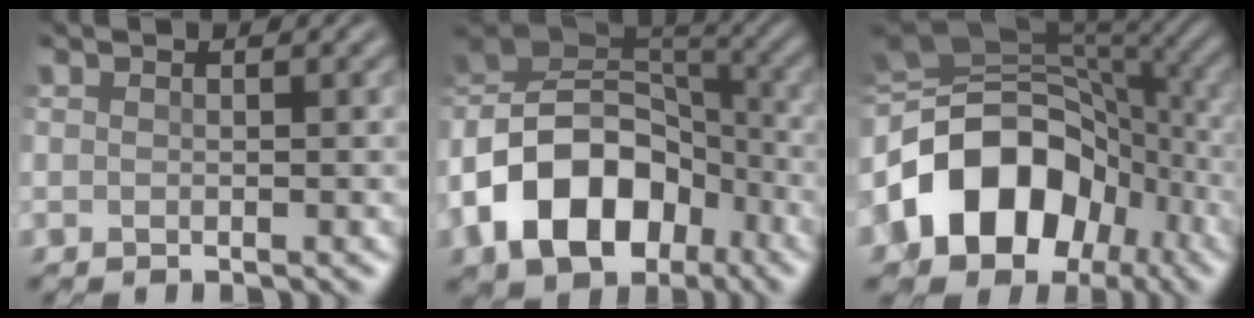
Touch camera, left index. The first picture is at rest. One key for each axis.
{"total": 12.5, "fx": -5.9, "fy": 8.4, "fz": 7.2, "tx": -0.141, "ty": 0.005, "tz": -0.112}
{"total": 12.5, "fx": -4.6, "fy": 9.5, "fz": 6.8, "tx": -0.130, "ty": 0.009, "tz": -0.090}